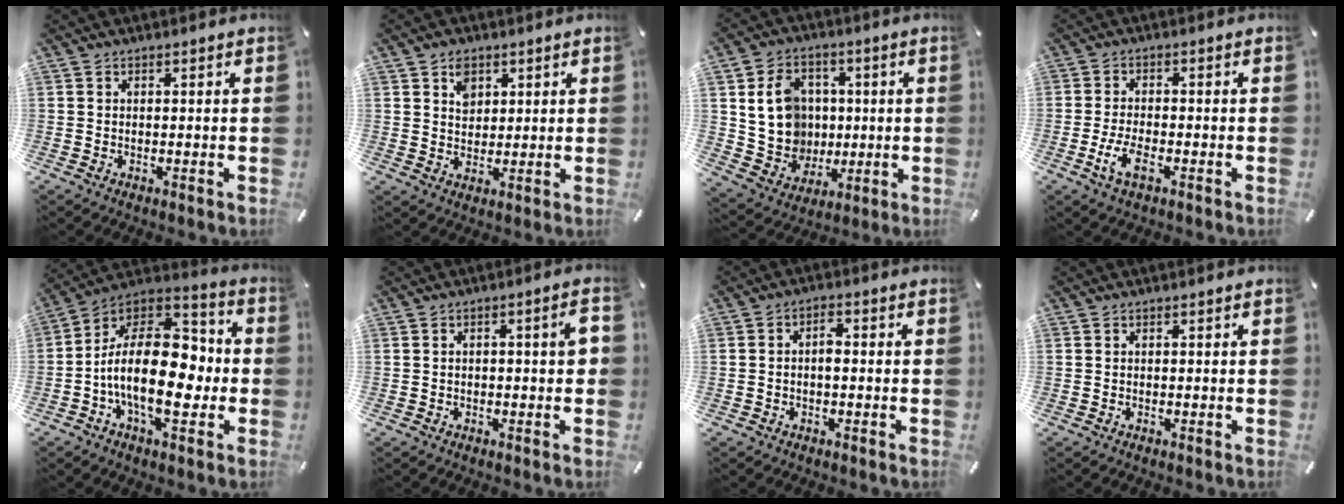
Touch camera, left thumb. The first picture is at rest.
{"total": 5.0, "force": [2.5, 4.2, 1.3], "torque": [-0.015, 0.000, 0.042]}
{"total": 12.6, "force": [2.3, 11.4, 4.9], "torque": [-0.090, 0.006, 0.058]}
{"total": 5.1, "force": [-2.1, 1.9, 4.2], "torque": [-0.094, -0.003, -0.041]}
{"total": 22.5, "force": [-4.2, 12.9, 17.9], "torque": [-0.324, 0.014, -0.067]}
{"total": 4.7, "force": [0.0, 1.7, 4.4], "torque": [-0.060, 0.007, -0.004]}
{"total": 2.7, "force": [-0.3, 1.5, 2.2], "torque": [-0.044, 0.009, -0.007]}
{"total": 0.0}